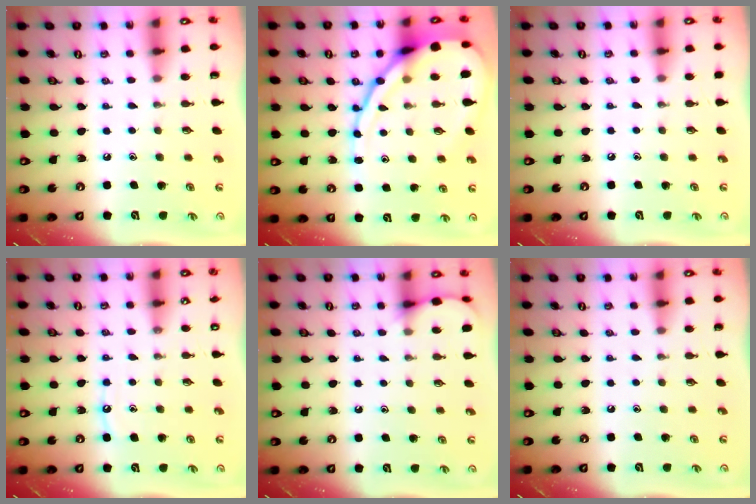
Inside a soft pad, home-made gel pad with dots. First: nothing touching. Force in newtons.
{"total": 16.7, "press": 16.6, "slide": 1.8}
{"total": 0.0}
{"total": 5.7, "press": 5.6, "slide": 0.6}
{"total": 4.2, "press": 4.2, "slide": 0.4}
{"total": 0.0}